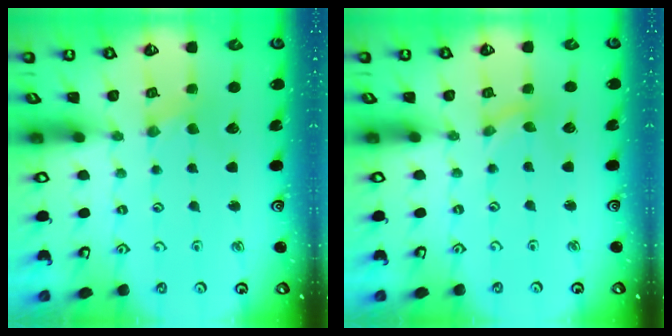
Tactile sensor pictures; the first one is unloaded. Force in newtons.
{"total": 0.0}